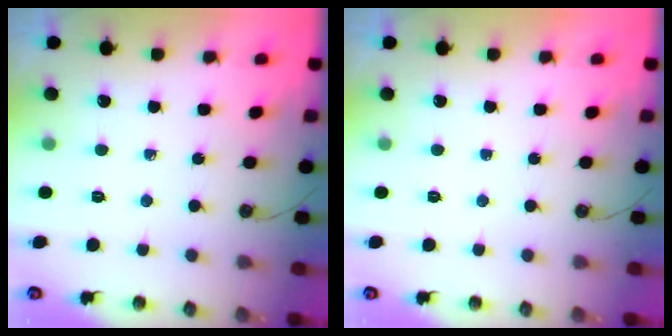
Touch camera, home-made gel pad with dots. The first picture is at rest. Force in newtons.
{"total": 0.0}